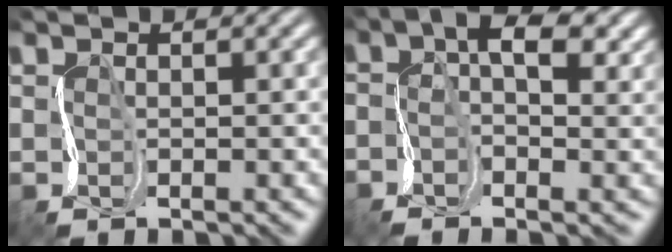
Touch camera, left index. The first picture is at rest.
{"total": 5.8, "force": [1.1, 2.5, 5.2], "torque": [-0.107, 0.018, 0.007]}